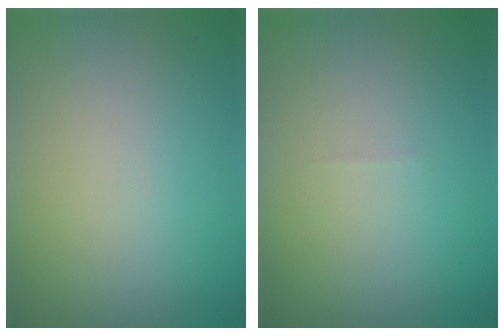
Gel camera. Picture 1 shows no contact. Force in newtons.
{"total": 0.0}